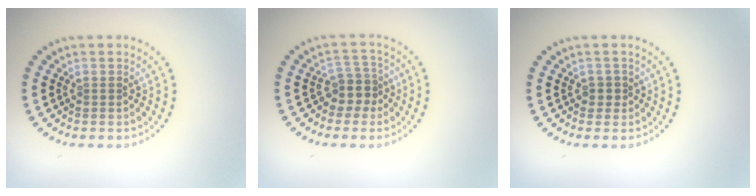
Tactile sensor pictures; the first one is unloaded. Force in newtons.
{"total": 2.4, "press": 1.9, "slide": 1.5}
{"total": 1.0, "press": 0.8, "slide": 0.5}